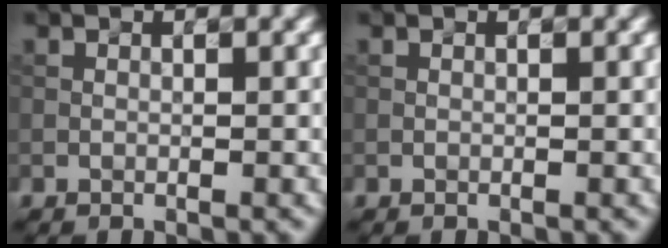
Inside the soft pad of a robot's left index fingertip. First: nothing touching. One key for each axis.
{"total": 0.0}